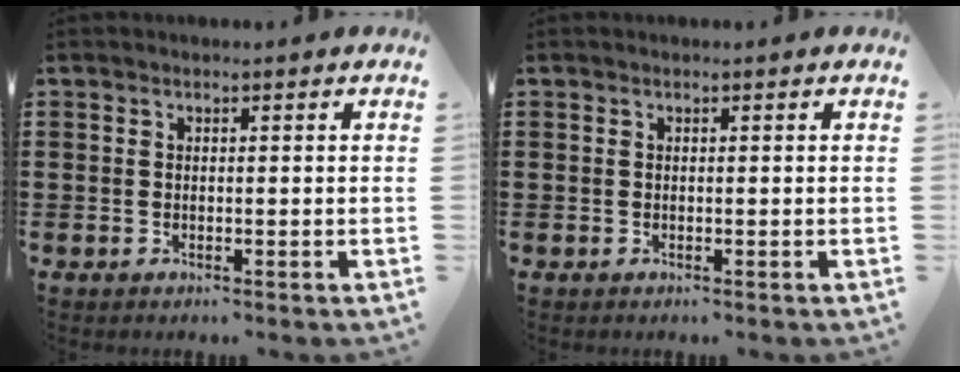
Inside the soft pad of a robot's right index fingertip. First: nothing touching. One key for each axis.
{"total": 0.0}